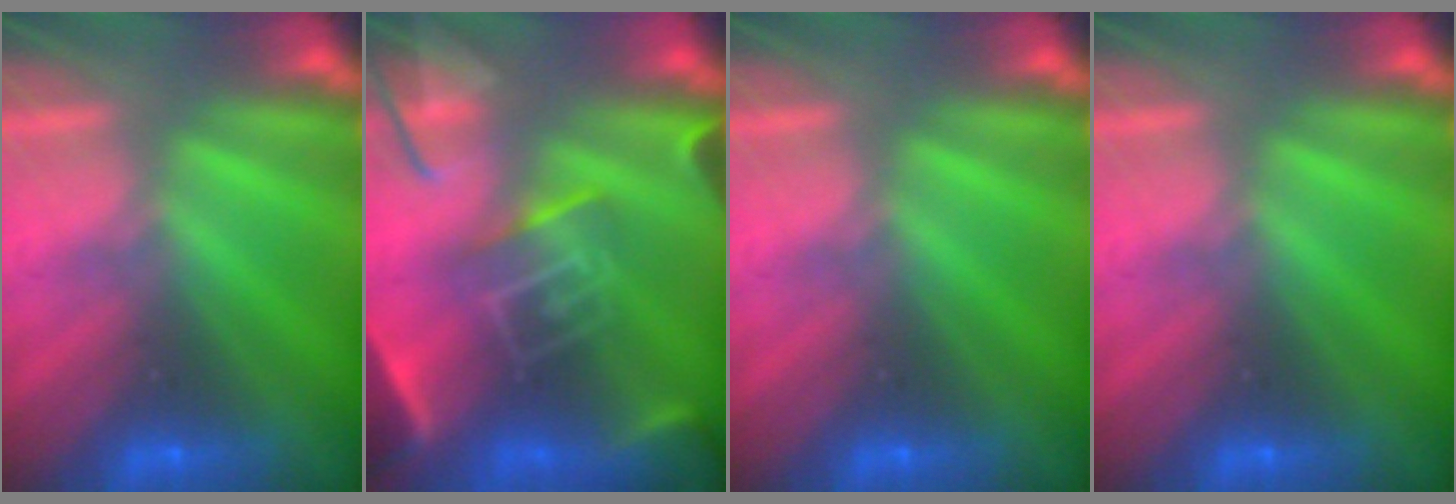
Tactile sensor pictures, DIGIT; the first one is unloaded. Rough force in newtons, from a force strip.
{"total": 7.6}
{"total": 0.0}
{"total": 0.0}